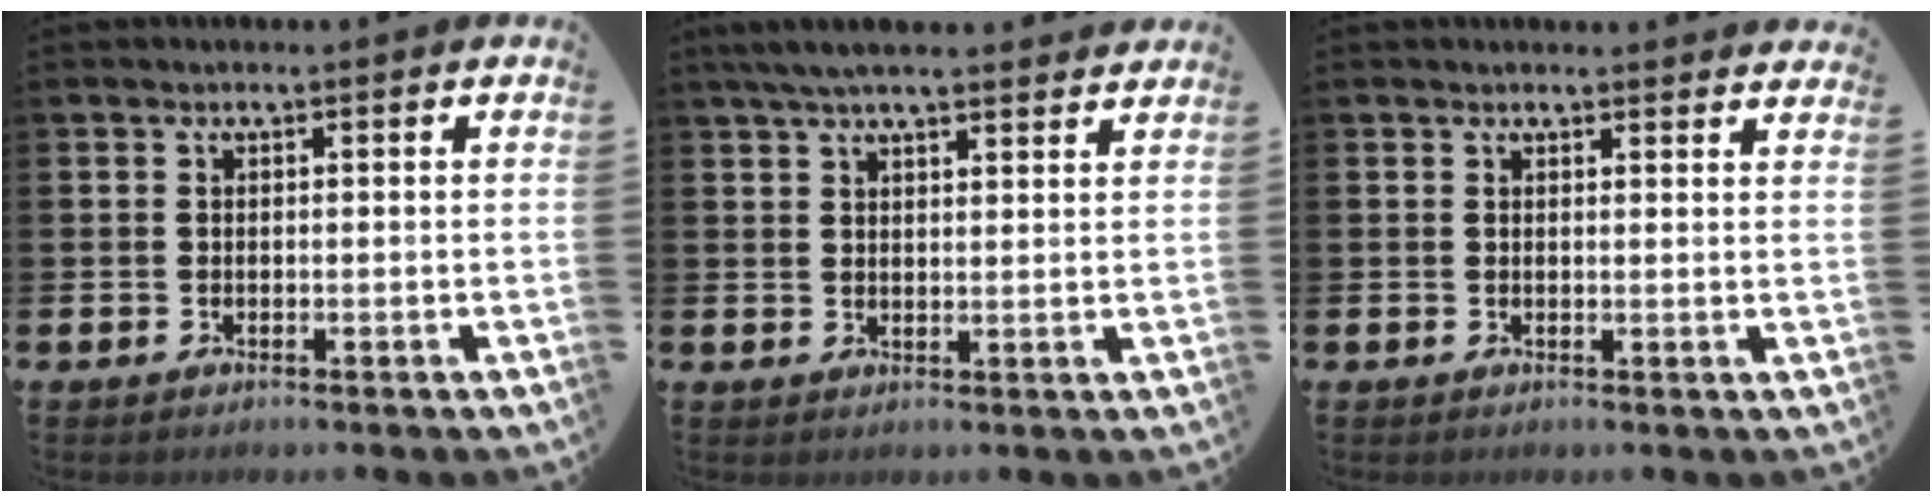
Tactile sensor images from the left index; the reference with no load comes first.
{"total": 5.1, "force": [4.7, 0.7, 2.0], "torque": [-0.048, -0.010, 0.086]}
{"total": 1.6, "force": [1.6, 0.0, -0.2], "torque": [0.010, -0.012, 0.028]}